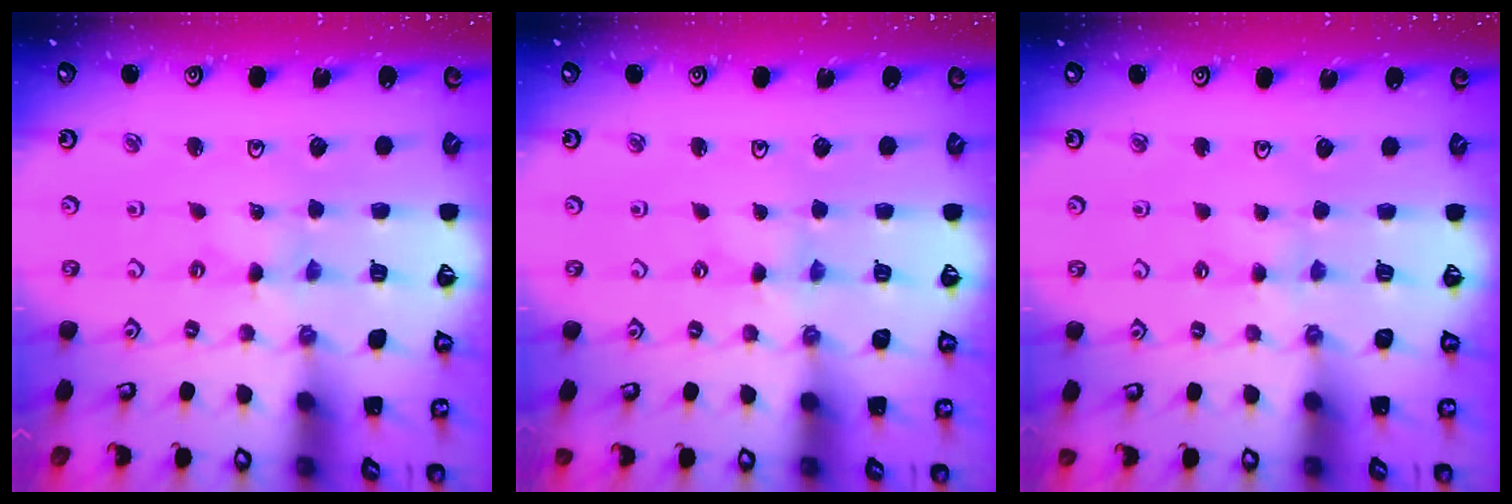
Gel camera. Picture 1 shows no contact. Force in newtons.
{"total": 0.0}
{"total": 1.6, "press": 1.5, "slide": 0.4}